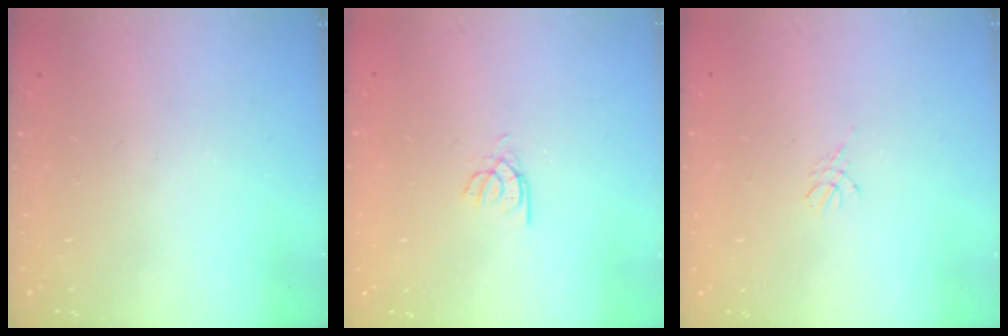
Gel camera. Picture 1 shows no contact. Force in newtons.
{"total": 2.5, "press": 2.4, "slide": 0.3}
{"total": 3.0, "press": 2.9, "slide": 0.6}